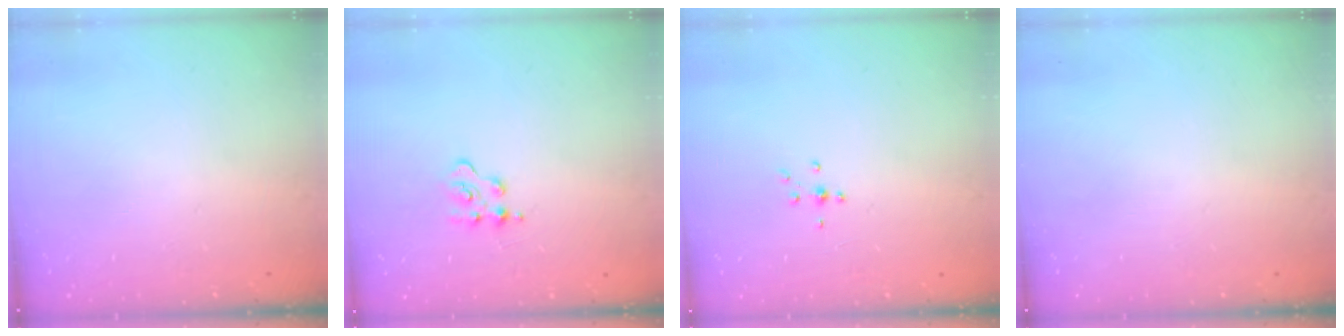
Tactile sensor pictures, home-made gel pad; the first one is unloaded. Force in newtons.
{"total": 2.4, "press": 2.4, "slide": 0.3}
{"total": 3.9, "press": 3.9, "slide": 0.7}
{"total": 0.0}